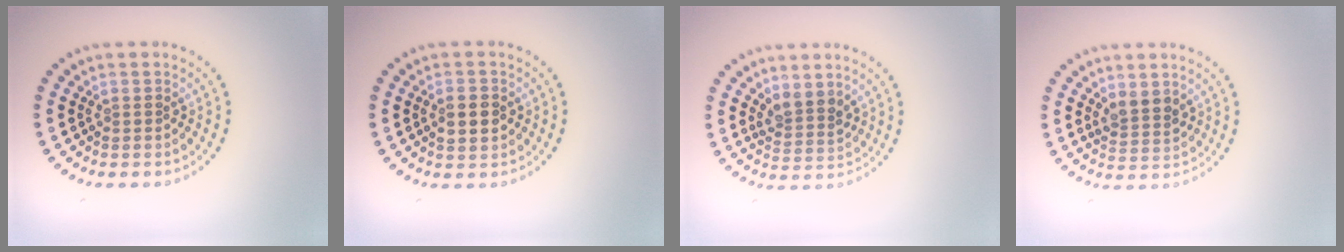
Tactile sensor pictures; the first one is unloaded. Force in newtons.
{"total": 2.8, "press": 2.8, "slide": 0.2}
{"total": 2.4, "press": 1.9, "slide": 1.4}
{"total": 2.2, "press": 2.0, "slide": 1.0}